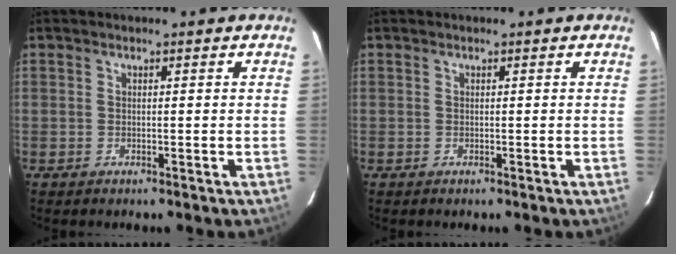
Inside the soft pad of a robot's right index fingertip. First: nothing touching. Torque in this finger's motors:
{"motor_torque": [0.00, 0.00, 0.01, 0.00]}